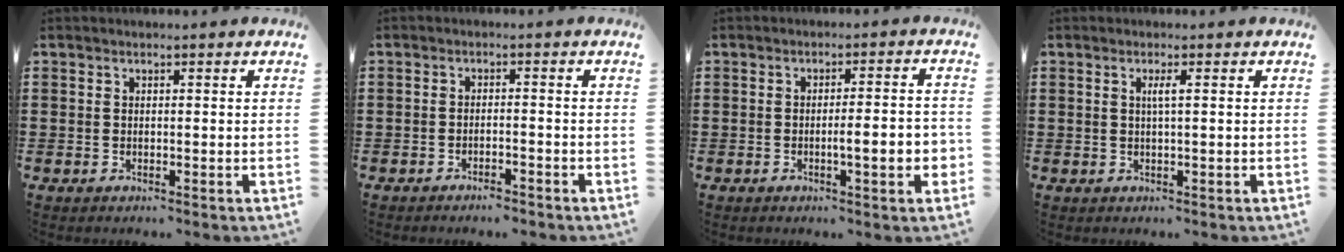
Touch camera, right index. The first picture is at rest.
{"total": 1.8, "force": [-1.7, 0.0, 0.7], "torque": [-0.014, -0.001, -0.033]}
{"total": 5.7, "force": [-1.3, 0.5, 5.6], "torque": [-0.083, -0.009, -0.024]}
{"total": 1.5, "force": [0.3, -0.1, 1.5], "torque": [-0.029, -0.001, 0.003]}